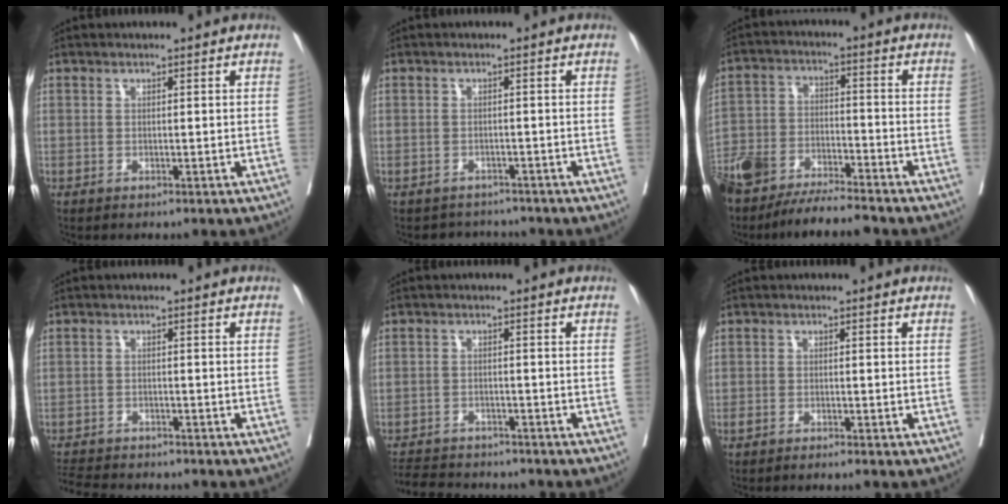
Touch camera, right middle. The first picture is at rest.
{"total": 3.2, "force": [-2.9, 1.1, -0.7], "torque": [0.011, 0.005, -0.044]}
{"total": 14.8, "force": [-12.8, 3.0, 6.9], "torque": [-0.133, -0.009, -0.222]}
{"total": 9.1, "force": [-8.5, 1.7, 2.9], "torque": [-0.048, -0.007, -0.126]}
{"total": 9.7, "force": [-9.1, 2.1, 2.6], "torque": [-0.047, 0.000, -0.133]}
{"total": 2.4, "force": [-2.1, 0.0, 1.2], "torque": [-0.015, -0.001, -0.028]}